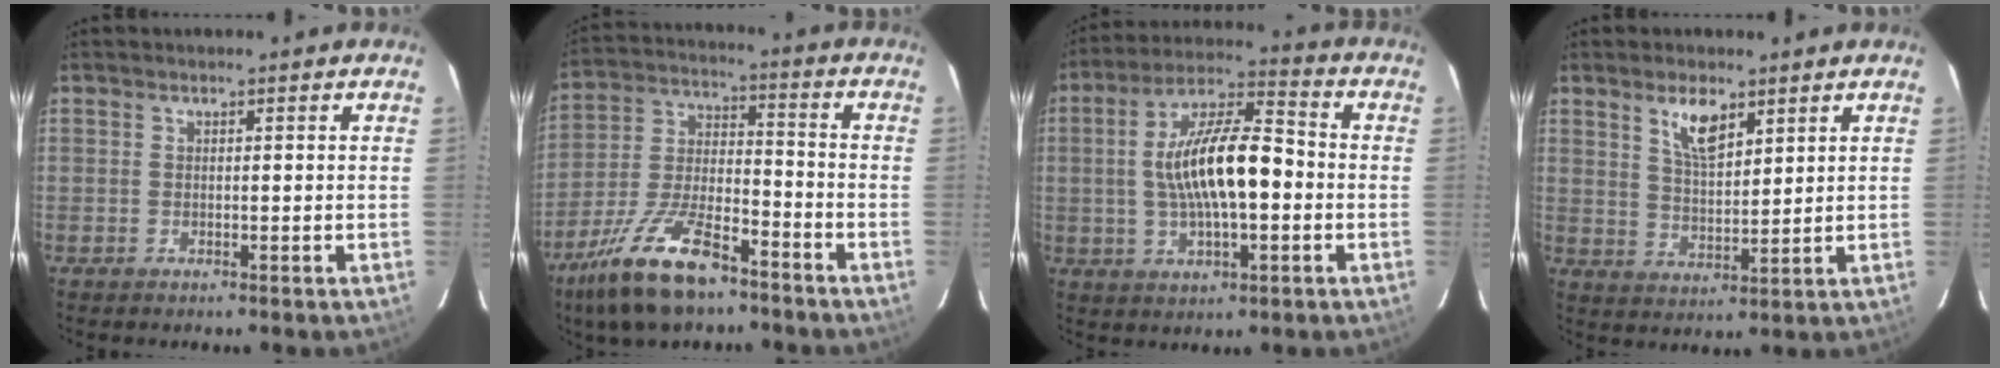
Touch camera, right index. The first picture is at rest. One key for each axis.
{"total": 16.7, "fx": -11.4, "fy": 6.0, "fz": 10.7, "tx": -0.227, "ty": -0.014, "tz": -0.209}
{"total": 15.0, "fx": -1.0, "fy": 5.0, "fz": 14.1, "tx": -0.256, "ty": 0.016, "tz": -0.018}
{"total": 6.7, "fx": 4.1, "fy": 2.6, "fz": 4.7, "tx": -0.082, "ty": 0.001, "tz": 0.081}